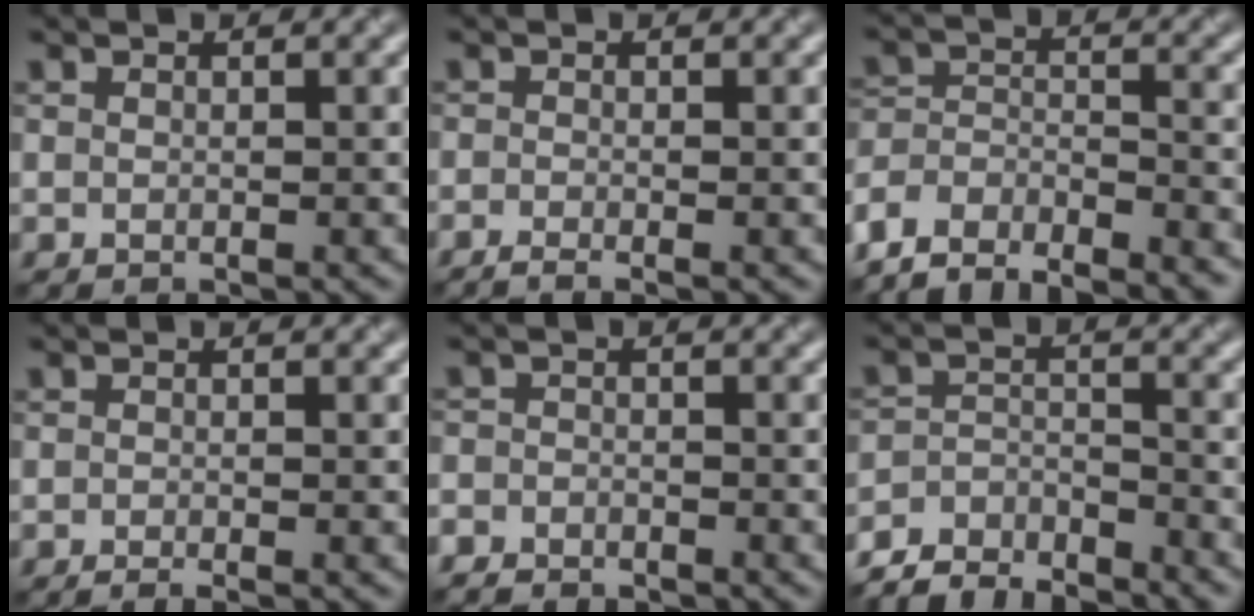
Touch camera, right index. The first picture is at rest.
{"total": 1.3, "force": [-1.0, 0.0, 0.8], "torque": [-0.019, -0.002, -0.023]}
{"total": 7.4, "force": [-7.0, 2.0, 1.7], "torque": [-0.031, -0.007, -0.122]}
{"total": 0.9, "force": [-0.7, -0.2, 0.5], "torque": [-0.011, 0.003, -0.015]}
{"total": 2.8, "force": [-2.7, 0.8, 0.3], "torque": [0.000, 0.000, -0.056]}
{"total": 5.5, "force": [-5.3, 1.2, 1.0], "torque": [-0.021, -0.004, -0.105]}